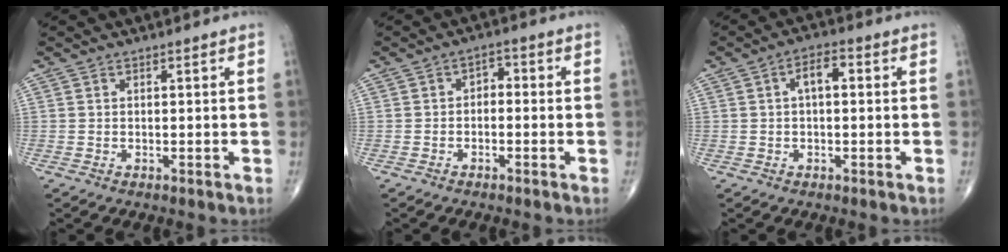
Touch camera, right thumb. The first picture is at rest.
{"total": 2.6, "force": [-0.8, 1.7, 1.7], "torque": [-0.012, 0.025, -0.025]}
{"total": 4.0, "force": [0.4, 2.1, 3.4], "torque": [-0.045, 0.016, -0.001]}